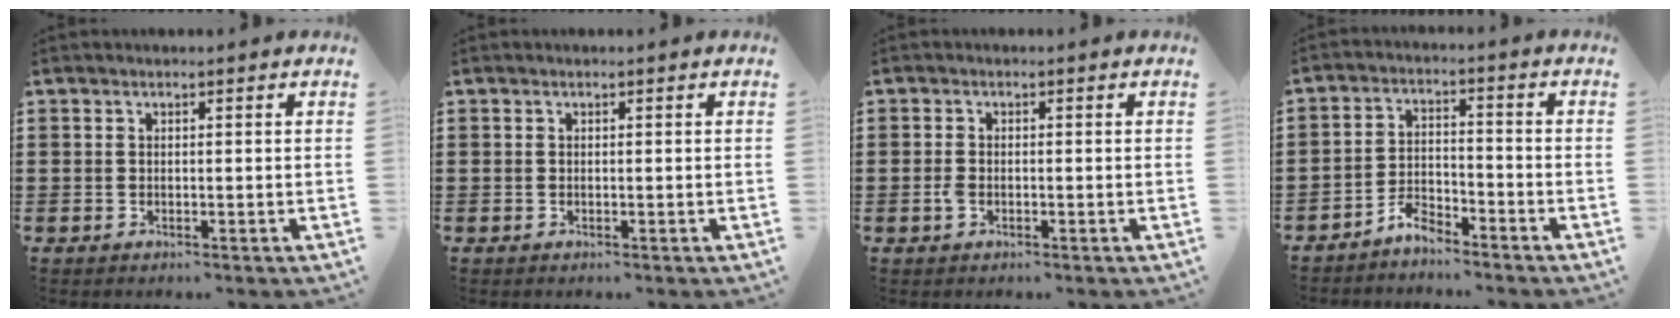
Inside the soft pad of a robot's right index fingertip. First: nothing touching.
{"total": 0.0}
{"total": 1.5, "force": [-0.6, 0.8, 1.1], "torque": [-0.037, -0.006, -0.015]}
{"total": 3.9, "force": [-3.7, 0.9, 0.8], "torque": [-0.026, 0.005, -0.075]}